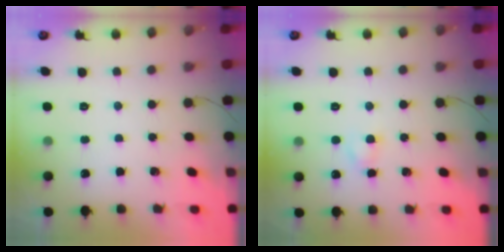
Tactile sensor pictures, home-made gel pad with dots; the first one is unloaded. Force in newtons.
{"total": 2.8, "press": 2.6, "slide": 1.0}